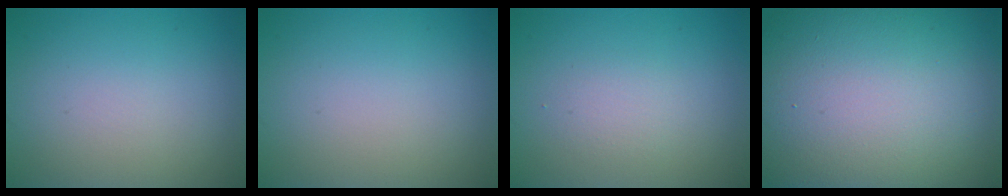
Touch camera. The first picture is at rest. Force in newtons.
{"total": 0.0}
{"total": 1.5, "press": 1.5, "slide": 0.1}
{"total": 22.3, "press": 22.3, "slide": 0.7}